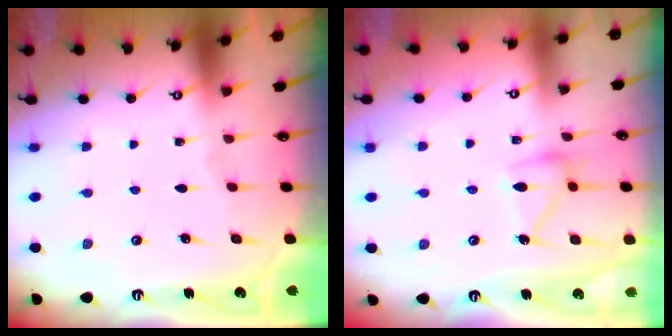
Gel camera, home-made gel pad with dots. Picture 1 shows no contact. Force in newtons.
{"total": 12.9, "press": 12.9, "slide": 0.4}